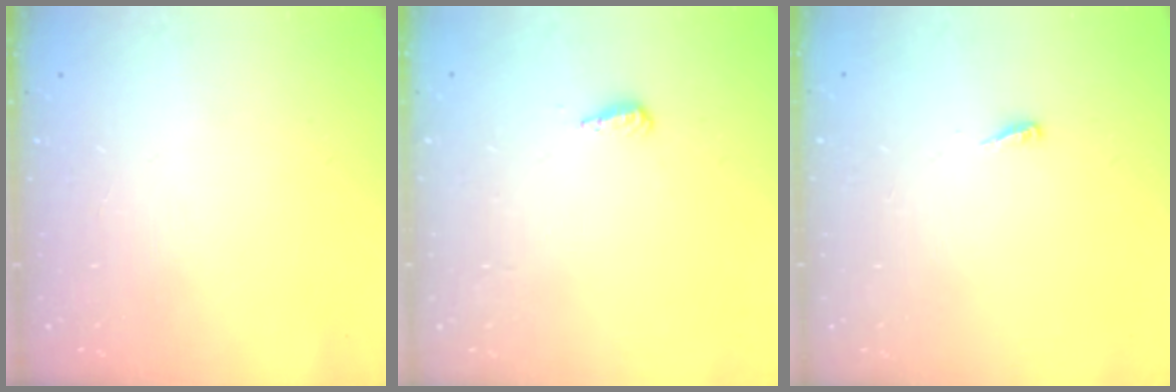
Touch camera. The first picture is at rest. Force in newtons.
{"total": 5.3, "press": 5.2, "slide": 1.1}
{"total": 3.2, "press": 3.2, "slide": 0.2}